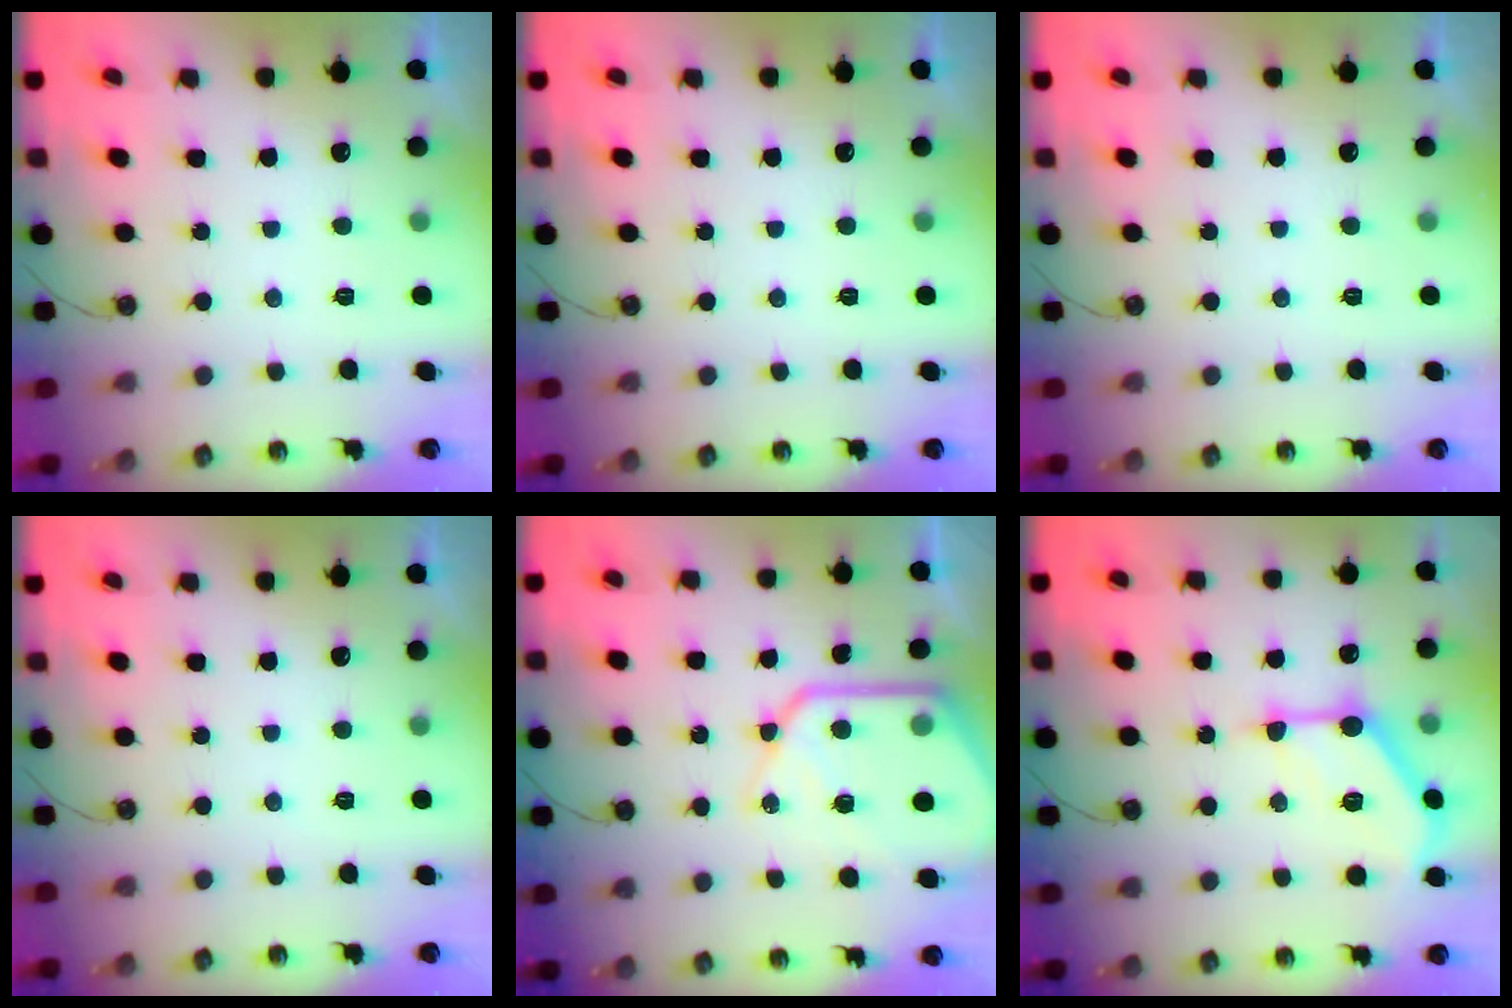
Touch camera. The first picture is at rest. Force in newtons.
{"total": 0.0}
{"total": 0.0}
{"total": 0.0}
{"total": 18.9, "press": 18.7, "slide": 2.2}
{"total": 15.7, "press": 15.7, "slide": 0.5}